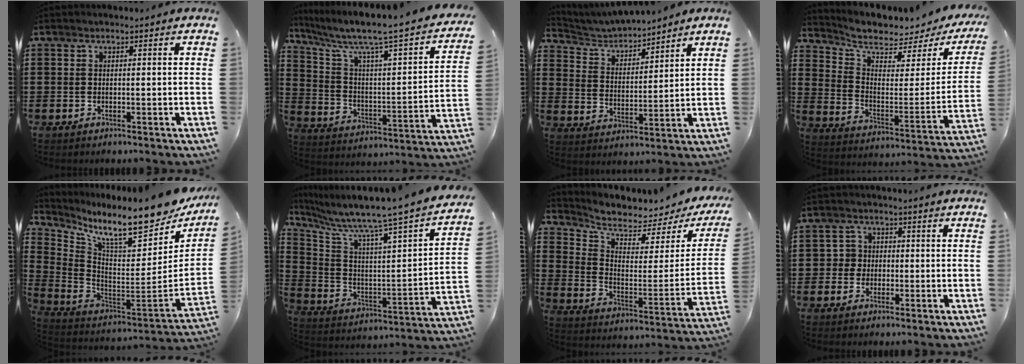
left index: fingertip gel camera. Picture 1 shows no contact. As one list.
[{"total": 5.7, "force": [4.3, 0.7, 3.6], "torque": [-0.096, -0.046, 0.062]}, {"total": 4.9, "force": [4.8, 0.6, 0.7], "torque": [-0.039, -0.030, 0.081]}, {"total": 4.9, "force": [4.3, 1.2, 1.9], "torque": [-0.067, -0.045, 0.070]}, {"total": 11.5, "force": [8.8, 1.4, 7.2], "torque": [-0.141, -0.081, 0.143]}, {"total": 6.9, "force": [5.9, -0.8, 3.4], "torque": [-0.097, -0.069, 0.086]}, {"total": 4.3, "force": [3.8, 1.0, 1.6], "torque": [-0.059, -0.045, 0.060]}, {"total": 2.8, "force": [-0.7, 2.7, 0.7], "torque": [-0.026, 0.007, -0.018]}]